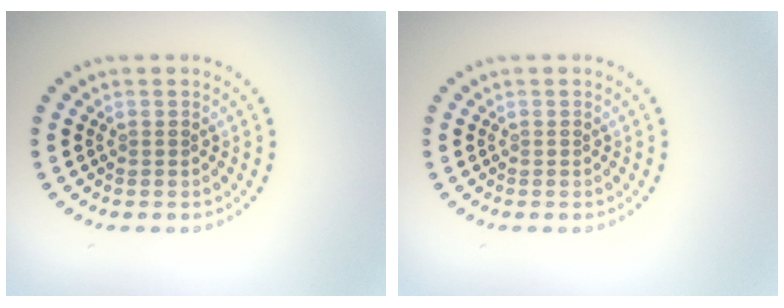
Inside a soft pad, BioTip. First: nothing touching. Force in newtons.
{"total": 0.0}